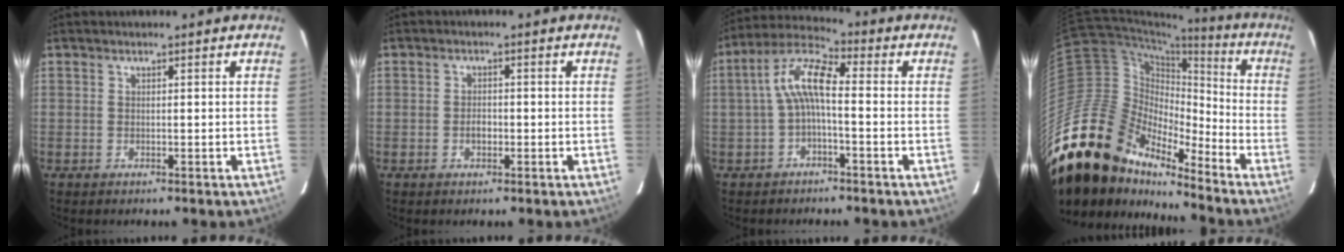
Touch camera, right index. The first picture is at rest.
{"total": 1.8, "force": [-0.6, 1.2, 1.1], "torque": [-0.022, 0.004, -0.011]}
{"total": 7.8, "force": [-1.0, 2.0, 7.5], "torque": [-0.164, 0.023, -0.023]}
{"total": 24.1, "force": [-19.2, 10.9, 9.7], "torque": [-0.182, 0.012, -0.353]}